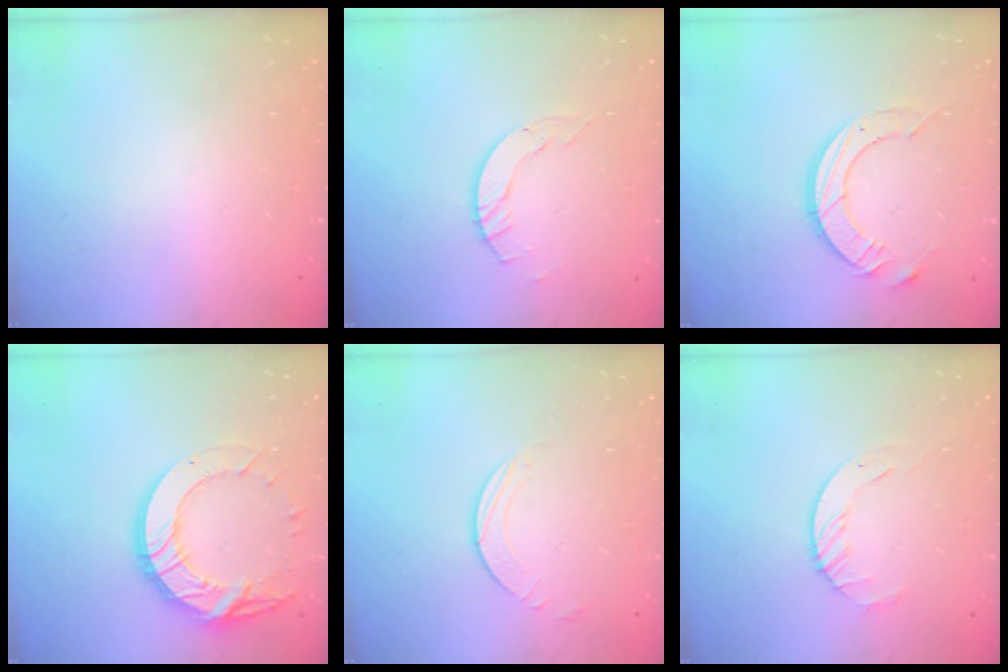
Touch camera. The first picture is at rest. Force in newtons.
{"total": 2.1, "press": 2.1, "slide": 0.3}
{"total": 10.4, "press": 10.3, "slide": 0.9}
{"total": 15.8, "press": 15.8, "slide": 1.1}
{"total": 3.2, "press": 3.2, "slide": 0.3}
{"total": 3.5, "press": 3.4, "slide": 0.4}